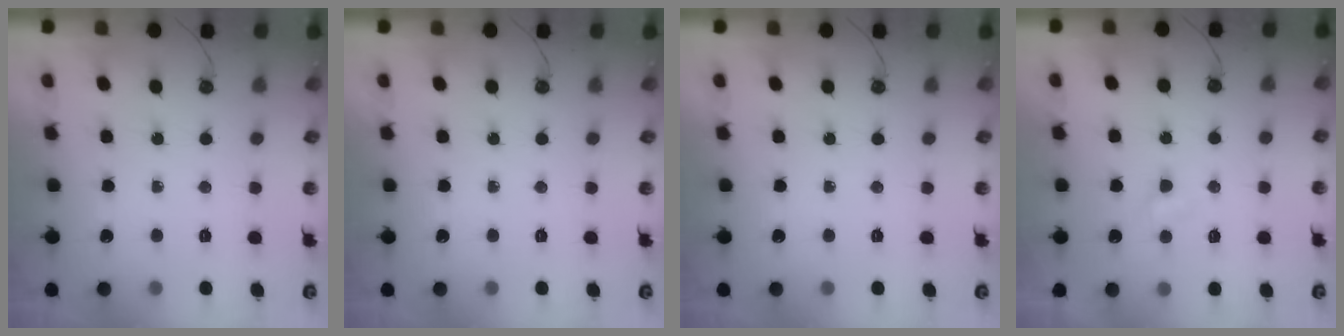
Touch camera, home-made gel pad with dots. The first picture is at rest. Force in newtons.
{"total": 0.0}
{"total": 0.0}
{"total": 2.0, "press": 2.0, "slide": 0.3}